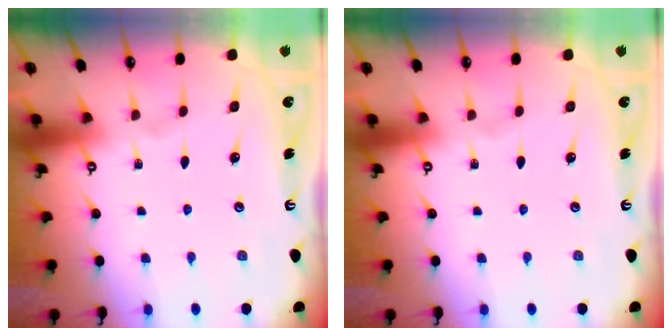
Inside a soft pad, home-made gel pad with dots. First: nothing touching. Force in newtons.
{"total": 0.0}